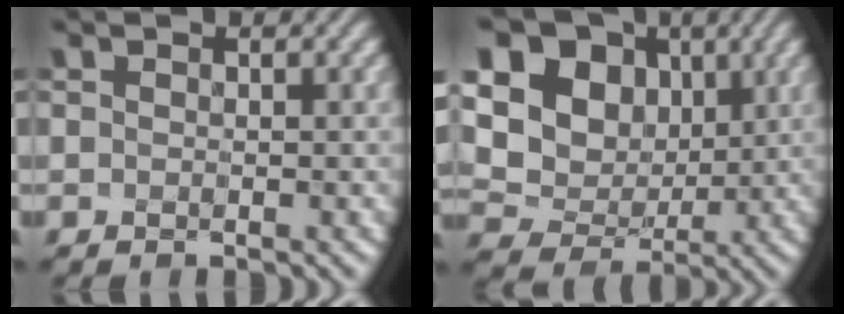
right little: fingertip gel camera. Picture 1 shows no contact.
{"total": 13.9, "force": [4.4, 11.5, 6.5], "torque": [-0.158, 0.011, 0.090]}